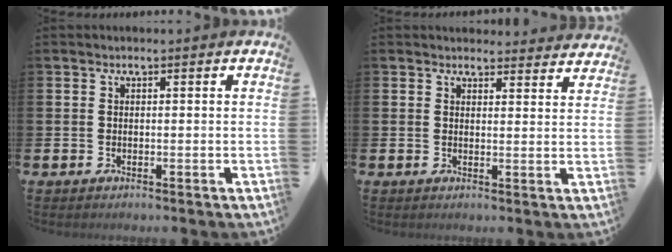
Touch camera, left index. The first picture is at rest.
{"total": 3.1, "force": [3.1, 0.7, -0.1], "torque": [0.007, -0.019, 0.054]}